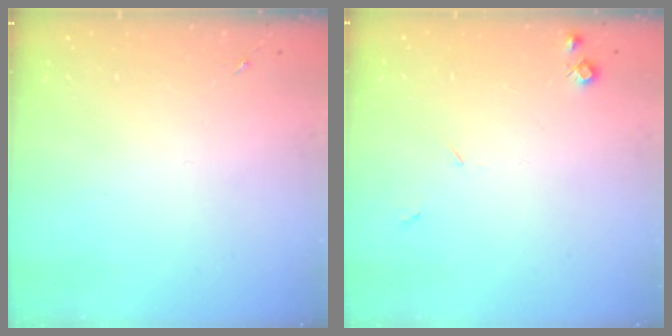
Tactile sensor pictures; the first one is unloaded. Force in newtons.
{"total": 5.6, "press": 5.6, "slide": 0.8}